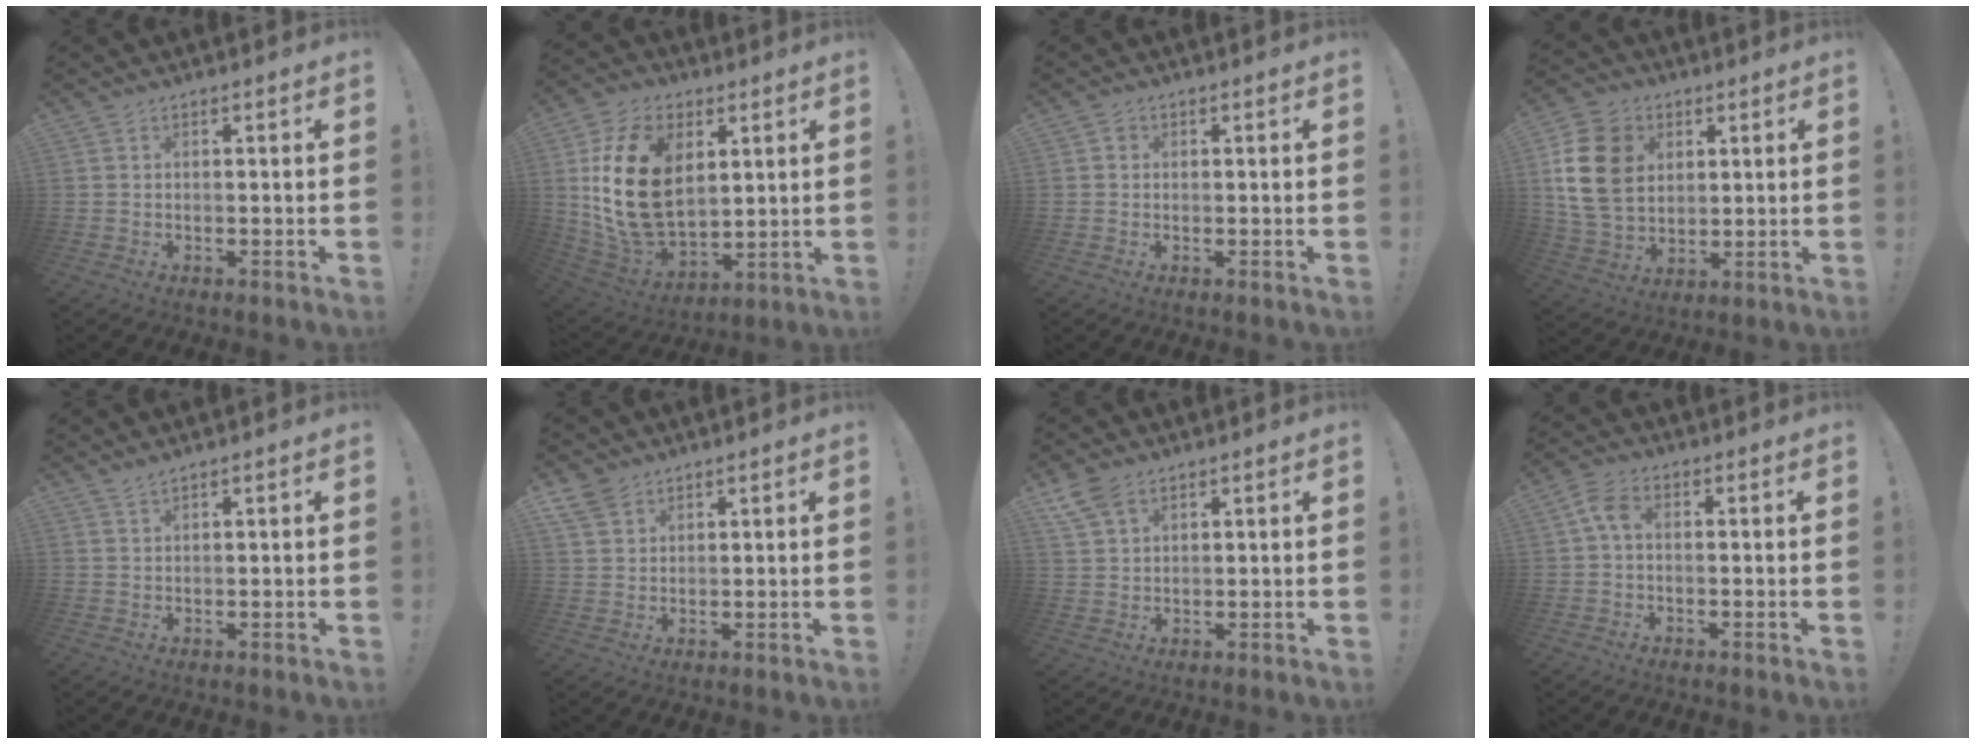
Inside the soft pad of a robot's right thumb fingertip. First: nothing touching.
{"total": 22.5, "force": [5.2, 15.4, 15.6], "torque": [-0.312, -0.023, 0.101]}
{"total": 1.2, "force": [0.1, 1.1, 0.4], "torque": [-0.001, 0.001, 0.000]}
{"total": 17.1, "force": [4.8, 13.4, 9.4], "torque": [-0.167, -0.015, 0.096]}
{"total": 1.3, "force": [1.1, 0.0, 0.6], "torque": [-0.019, 0.000, 0.022]}
{"total": 5.6, "force": [4.0, 3.3, 1.9], "torque": [-0.039, -0.018, 0.080]}
{"total": 6.6, "force": [3.9, 3.8, 3.7], "torque": [-0.083, -0.009, 0.078]}
{"total": 4.7, "force": [0.4, 2.8, 3.8], "torque": [-0.077, 0.010, 0.008]}